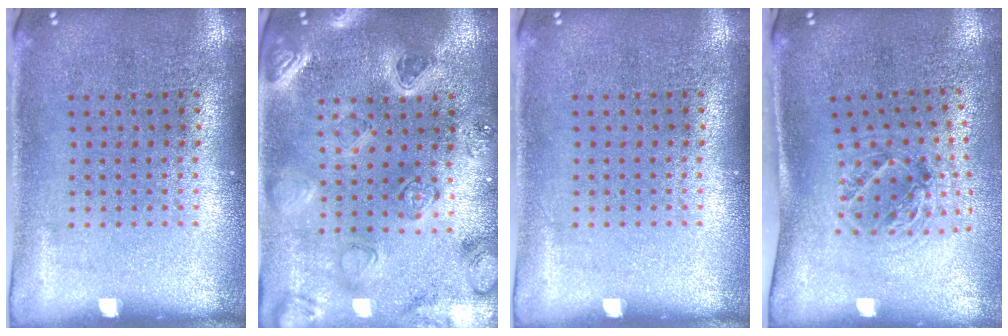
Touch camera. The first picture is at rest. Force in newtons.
{"total": 2.2, "press": 2.2, "slide": 0.2}
{"total": 0.0}
{"total": 1.2, "press": 1.1, "slide": 0.5}